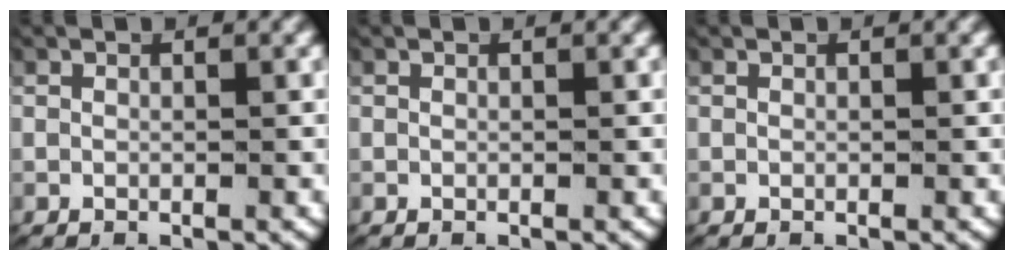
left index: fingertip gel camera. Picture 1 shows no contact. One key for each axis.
{"total": 0.0}
{"total": 0.0}